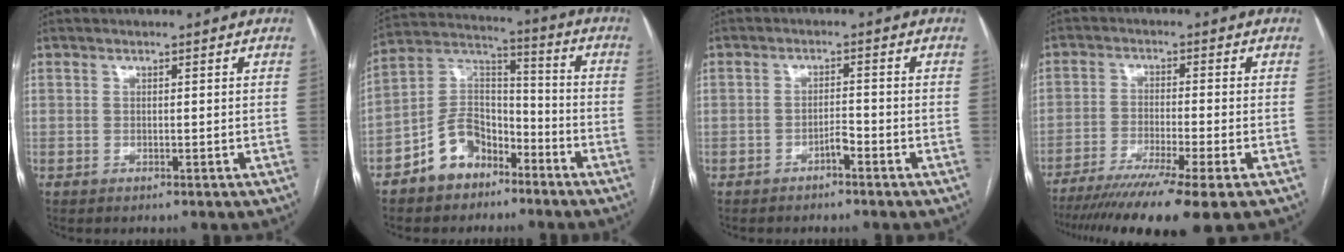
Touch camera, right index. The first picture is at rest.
{"total": 10.2, "force": [-6.2, 6.6, 4.6], "torque": [-0.099, 0.029, -0.116]}
{"total": 2.0, "force": [-1.5, 0.3, 1.3], "torque": [-0.018, 0.003, -0.026]}
{"total": 13.8, "force": [-10.3, -0.8, 9.2], "torque": [-0.148, -0.038, -0.165]}